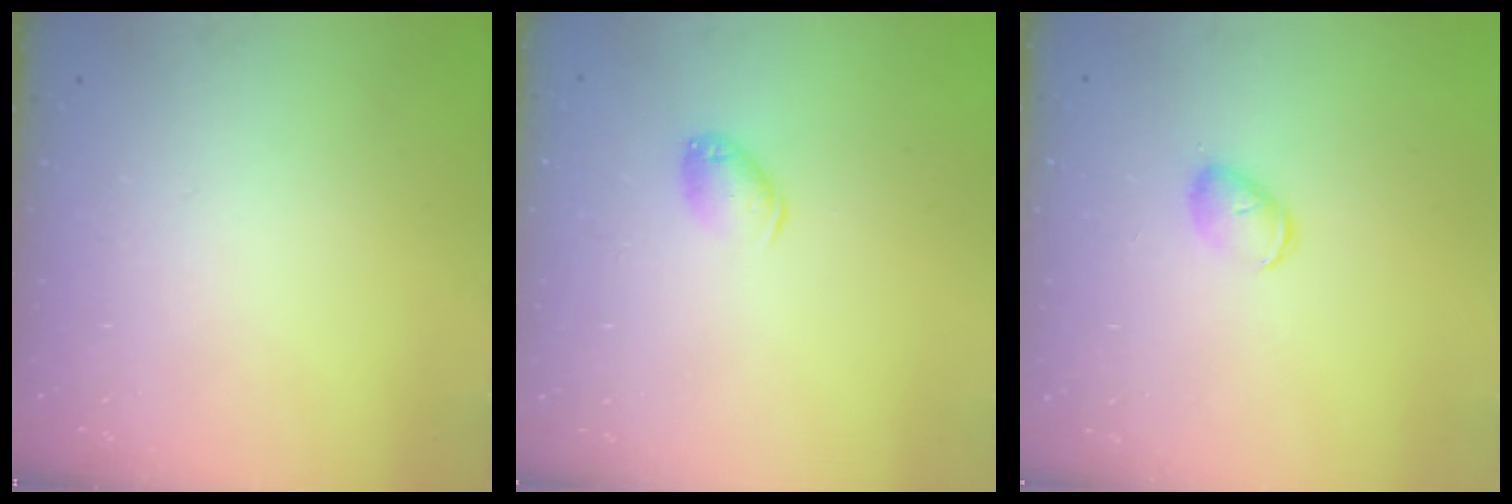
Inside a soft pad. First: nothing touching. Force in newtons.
{"total": 7.3, "press": 7.2, "slide": 0.9}
{"total": 5.8, "press": 5.7, "slide": 0.7}